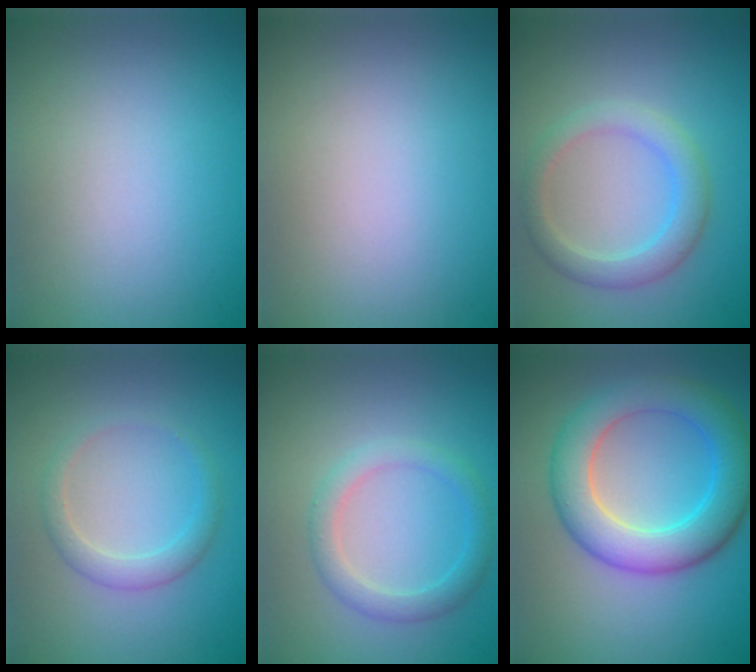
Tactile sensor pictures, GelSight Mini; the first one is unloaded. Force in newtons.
{"total": 0.0}
{"total": 3.1, "press": 3.1, "slide": 0.1}
{"total": 2.1, "press": 2.1, "slide": 0.2}
{"total": 2.5, "press": 2.5, "slide": 0.1}
{"total": 7.0, "press": 7.0, "slide": 0.0}